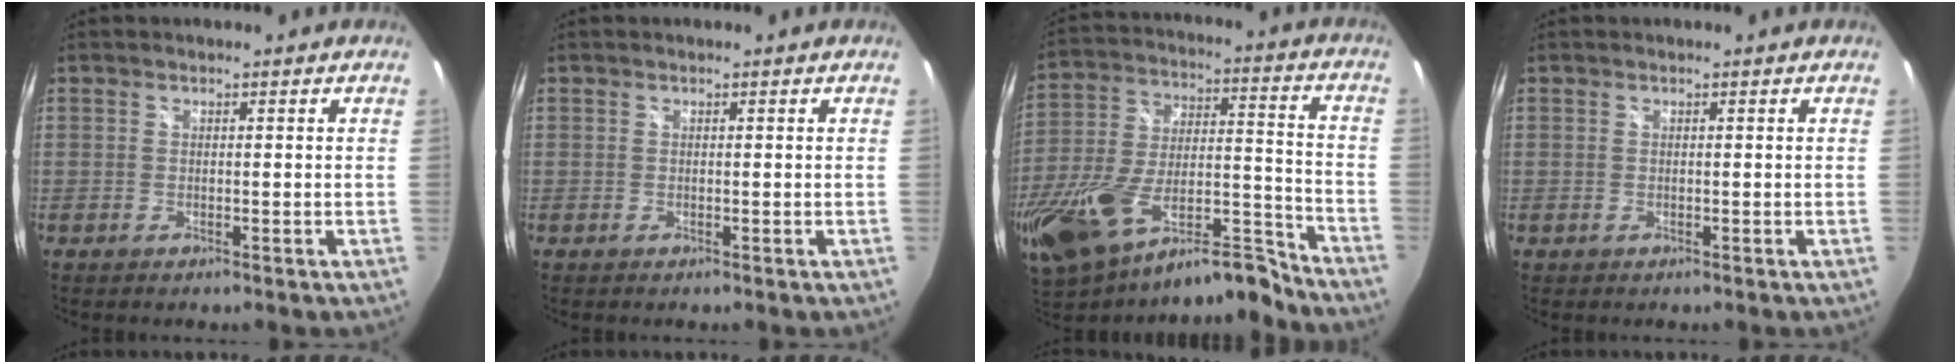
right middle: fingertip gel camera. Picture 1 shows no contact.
{"total": 0.0}
{"total": 22.8, "force": [-17.0, 7.4, 13.2], "torque": [-0.252, -0.029, -0.273]}
{"total": 0.0}